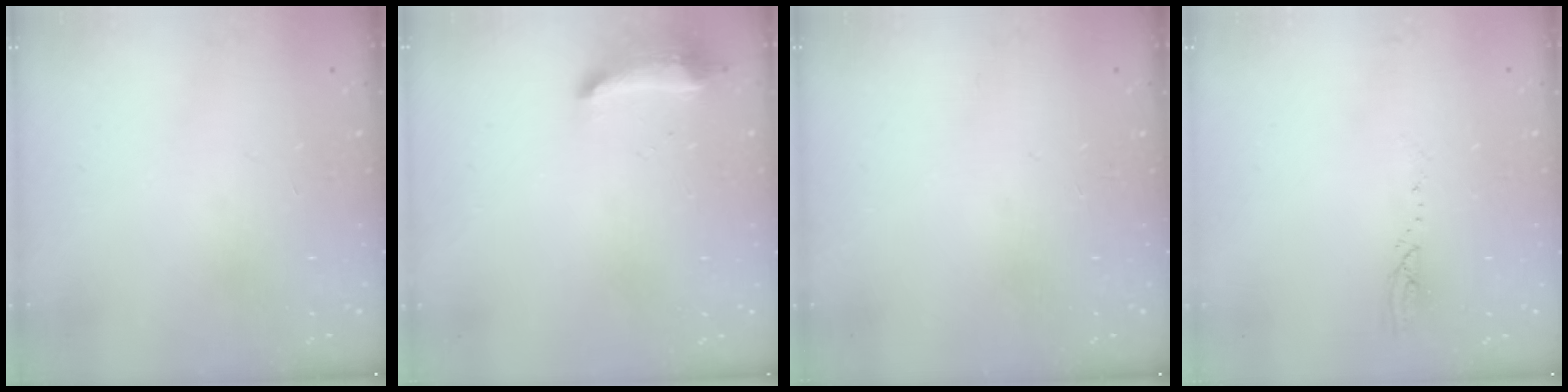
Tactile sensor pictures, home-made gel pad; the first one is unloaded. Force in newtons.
{"total": 9.2, "press": 9.2, "slide": 0.7}
{"total": 0.0}
{"total": 2.5, "press": 2.5, "slide": 0.2}